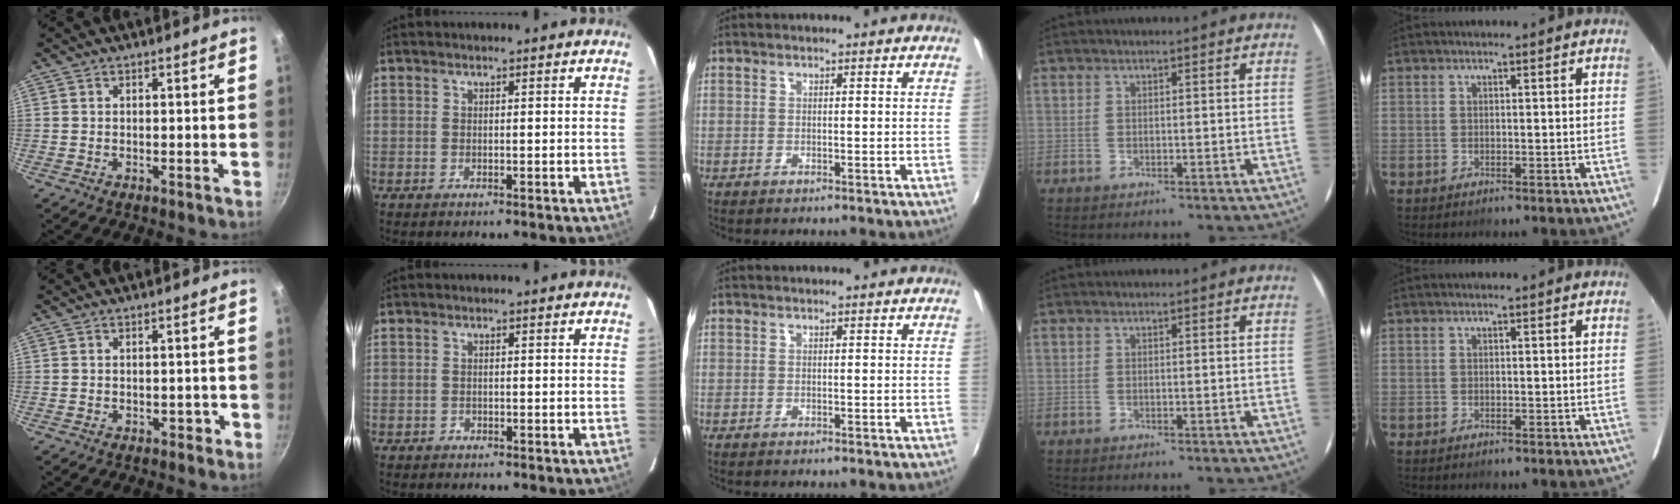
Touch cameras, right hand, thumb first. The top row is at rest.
{"thumb": {"total": 1.1, "force": [-0.5, 0.9, 0.4], "torque": [0.006, 0.009, -0.002]}, "index": {"total": 0.8, "force": [-0.6, 0.6, -0.1], "torque": [0.003, 0.003, -0.009]}}